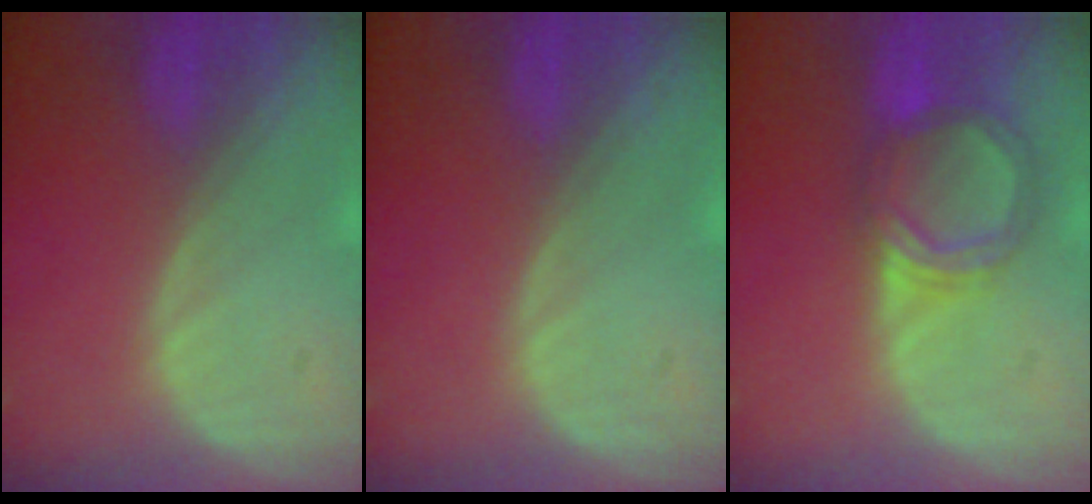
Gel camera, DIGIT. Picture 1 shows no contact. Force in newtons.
{"total": 0.0}
{"total": 5.5, "press": 5.5, "slide": 0.5}